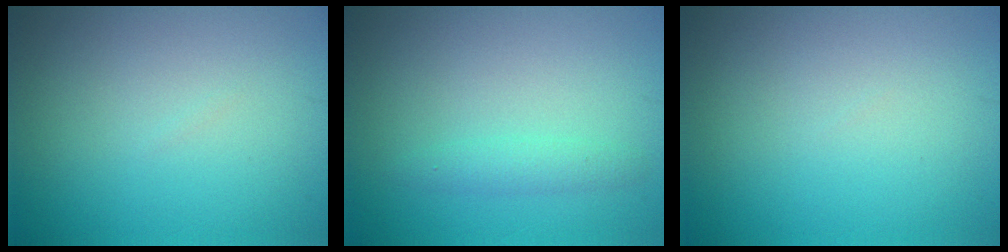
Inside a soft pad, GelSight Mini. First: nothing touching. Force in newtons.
{"total": 1.5, "press": 1.5, "slide": 0.1}
{"total": 0.0}